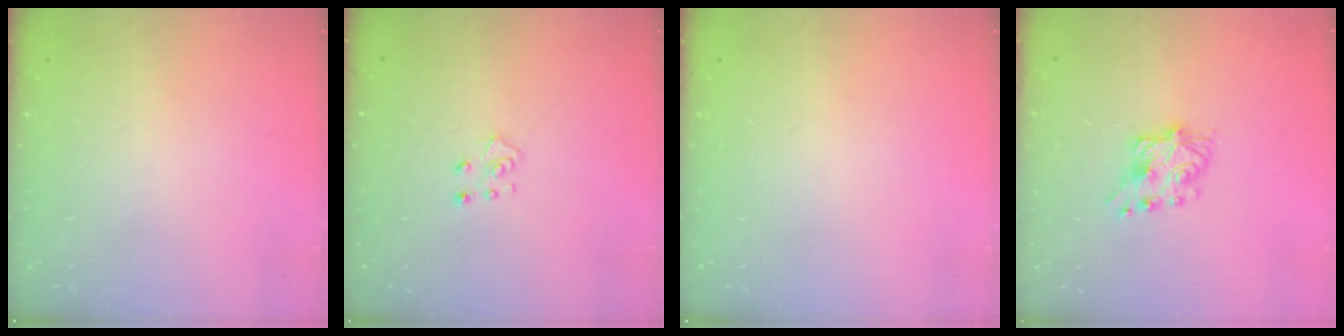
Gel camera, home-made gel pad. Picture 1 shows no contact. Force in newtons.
{"total": 4.8, "press": 4.8, "slide": 0.4}
{"total": 0.0}
{"total": 7.1, "press": 7.1, "slide": 0.5}